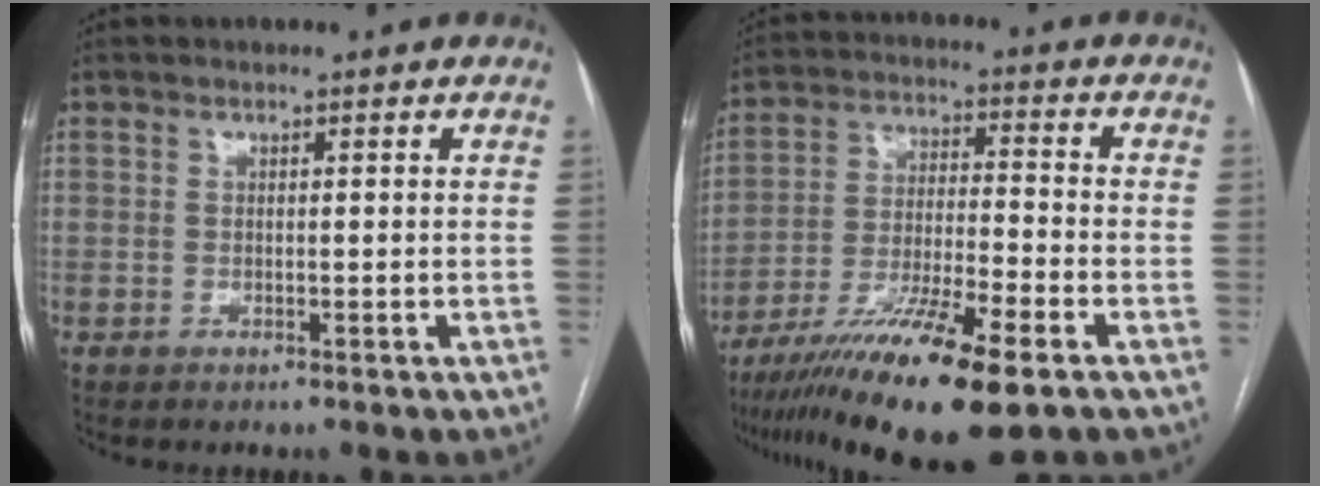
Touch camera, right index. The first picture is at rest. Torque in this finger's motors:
{"motor_torque": [0.65, -0.68, 0.61, 0.14]}